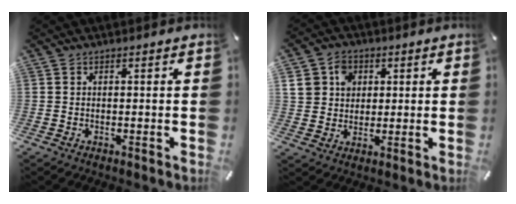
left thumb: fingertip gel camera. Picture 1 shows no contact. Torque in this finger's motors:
{"motor_torque": [0.96, 1.09, 0.31, -0.58, 0.01]}